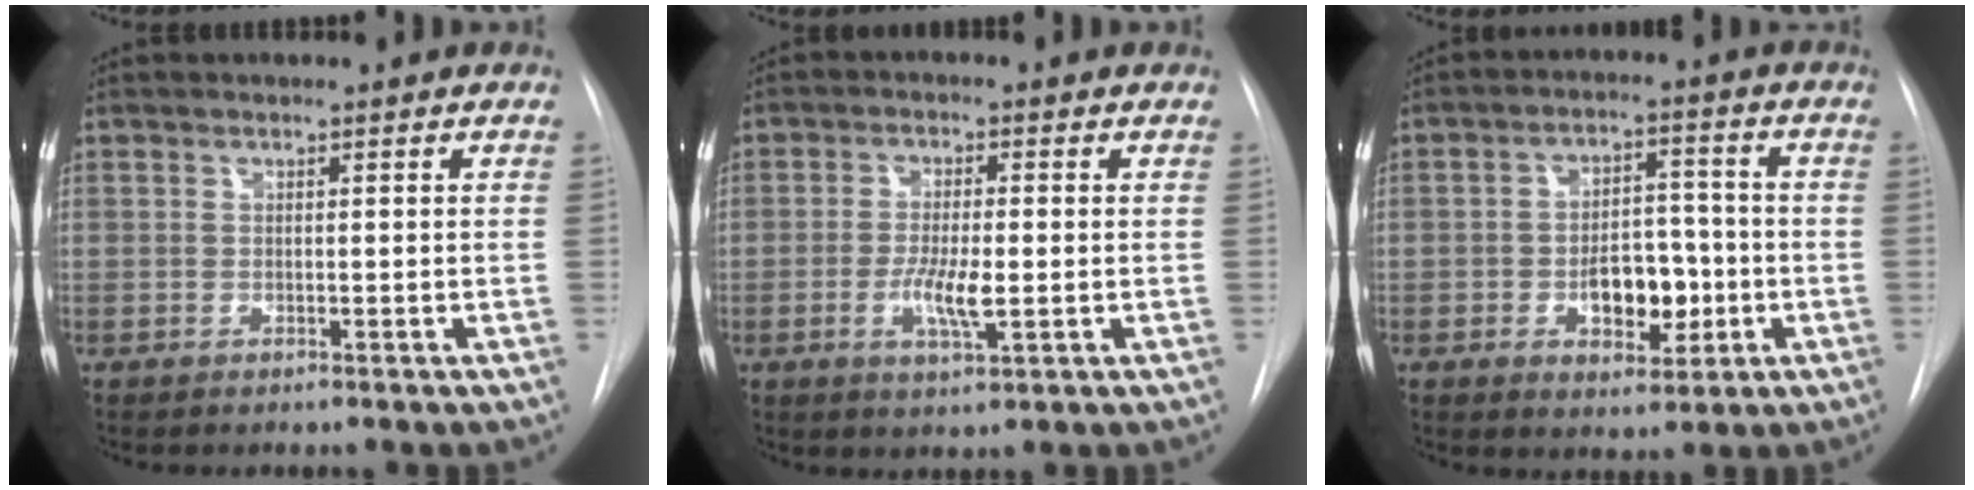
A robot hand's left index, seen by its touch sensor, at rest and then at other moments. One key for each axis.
{"total": 5.5, "fx": -1.1, "fy": 1.2, "fz": 5.2, "tx": -0.101, "ty": -0.008, "tz": -0.018}
{"total": 8.1, "fx": -2.0, "fy": 4.5, "fz": 6.4, "tx": -0.096, "ty": 0.014, "tz": -0.025}